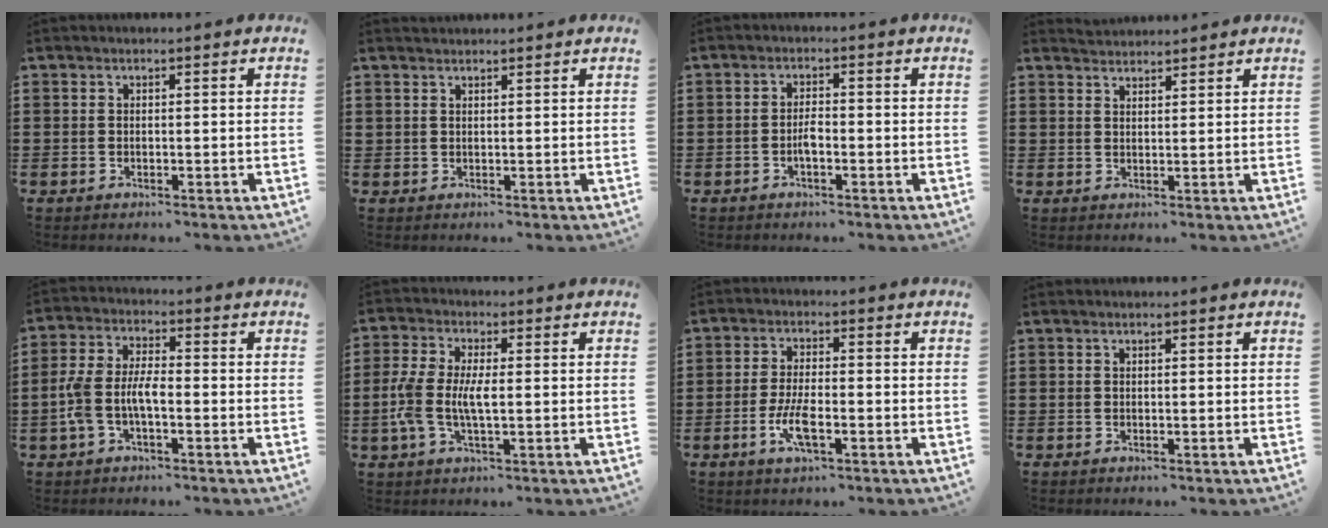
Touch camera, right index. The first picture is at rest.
{"total": 1.3, "force": [1.2, 0.5, -0.2], "torque": [0.001, 0.001, 0.024]}
{"total": 2.3, "force": [-0.9, 0.8, 2.0], "torque": [-0.045, 0.002, -0.019]}
{"total": 1.9, "force": [1.9, 0.1, -0.5], "torque": [0.006, 0.003, 0.038]}
{"total": 6.2, "force": [-1.7, 2.9, 5.2], "torque": [-0.124, 0.000, -0.040]}
{"total": 6.1, "force": [-0.7, 2.5, 5.6], "torque": [-0.133, -0.006, -0.021]}
{"total": 5.4, "force": [-2.0, 1.6, 4.8], "torque": [-0.105, -0.005, -0.042]}
{"total": 0.0}